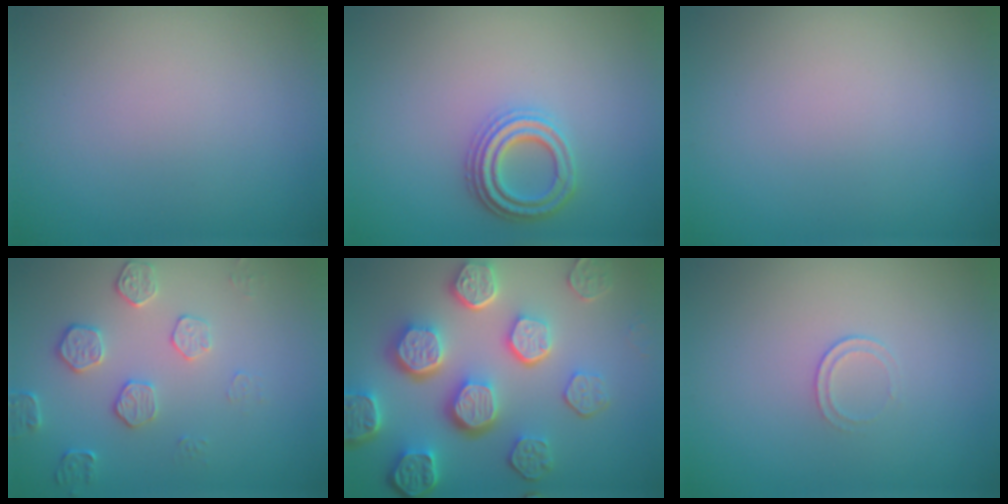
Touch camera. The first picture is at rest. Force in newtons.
{"total": 3.0, "press": 2.7, "slide": 1.1}
{"total": 0.0}
{"total": 2.2, "press": 1.8, "slide": 1.2}
{"total": 8.6, "press": 6.2, "slide": 5.9}
{"total": 0.7, "press": 0.3, "slide": 0.6}